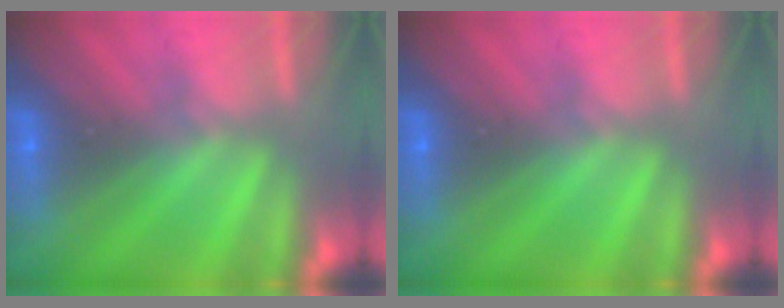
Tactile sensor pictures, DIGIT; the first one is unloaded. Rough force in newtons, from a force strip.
{"total": 0.0}